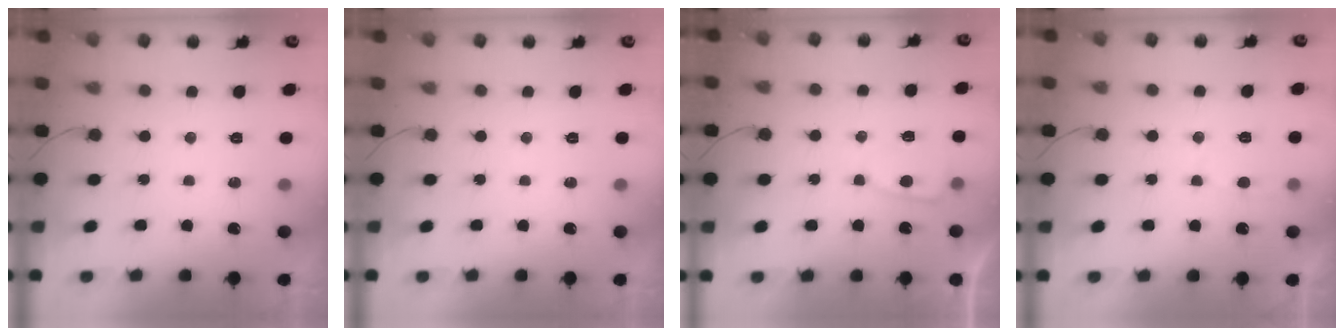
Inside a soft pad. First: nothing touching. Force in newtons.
{"total": 0.0}
{"total": 3.2, "press": 3.2, "slide": 0.3}
{"total": 2.3, "press": 2.3, "slide": 0.3}